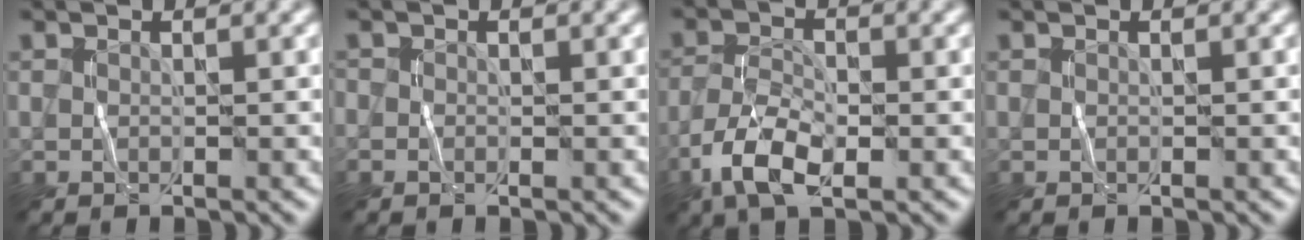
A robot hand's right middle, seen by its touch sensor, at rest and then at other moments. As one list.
[{"total": 0.5, "force": [-0.2, 0.4, 0.2], "torque": [-0.002, 0.000, -0.002]}, {"total": 4.9, "force": [-2.4, 2.1, 3.7], "torque": [-0.078, -0.001, -0.049]}, {"total": 0.0}]